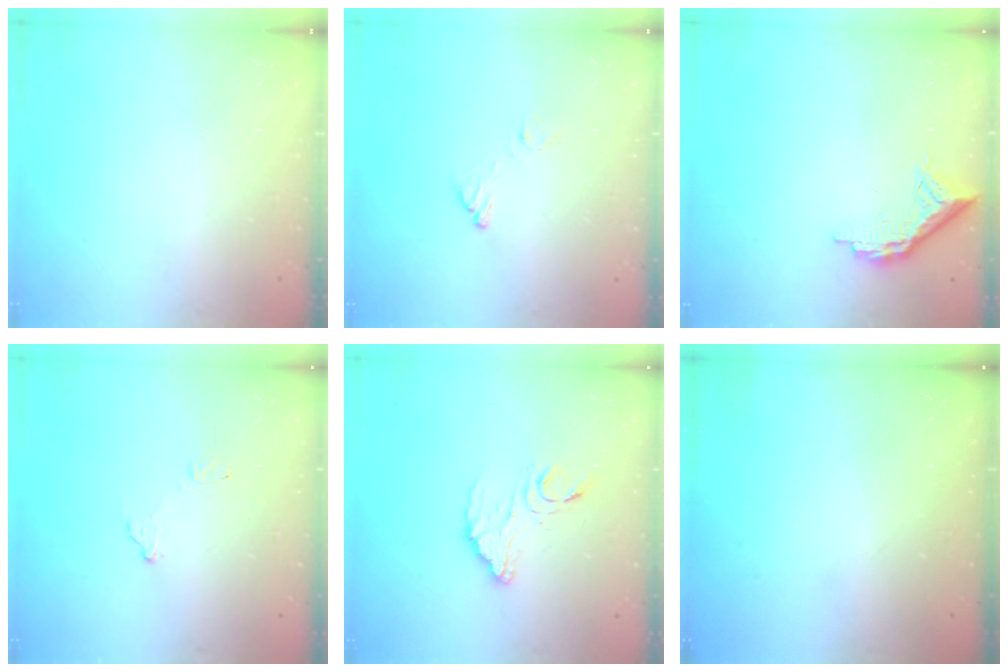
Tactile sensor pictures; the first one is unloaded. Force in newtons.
{"total": 4.1, "press": 4.1, "slide": 0.2}
{"total": 10.3, "press": 10.3, "slide": 0.6}
{"total": 8.7, "press": 8.6, "slide": 0.6}
{"total": 12.6, "press": 12.5, "slide": 1.0}
{"total": 3.1, "press": 3.1, "slide": 0.2}